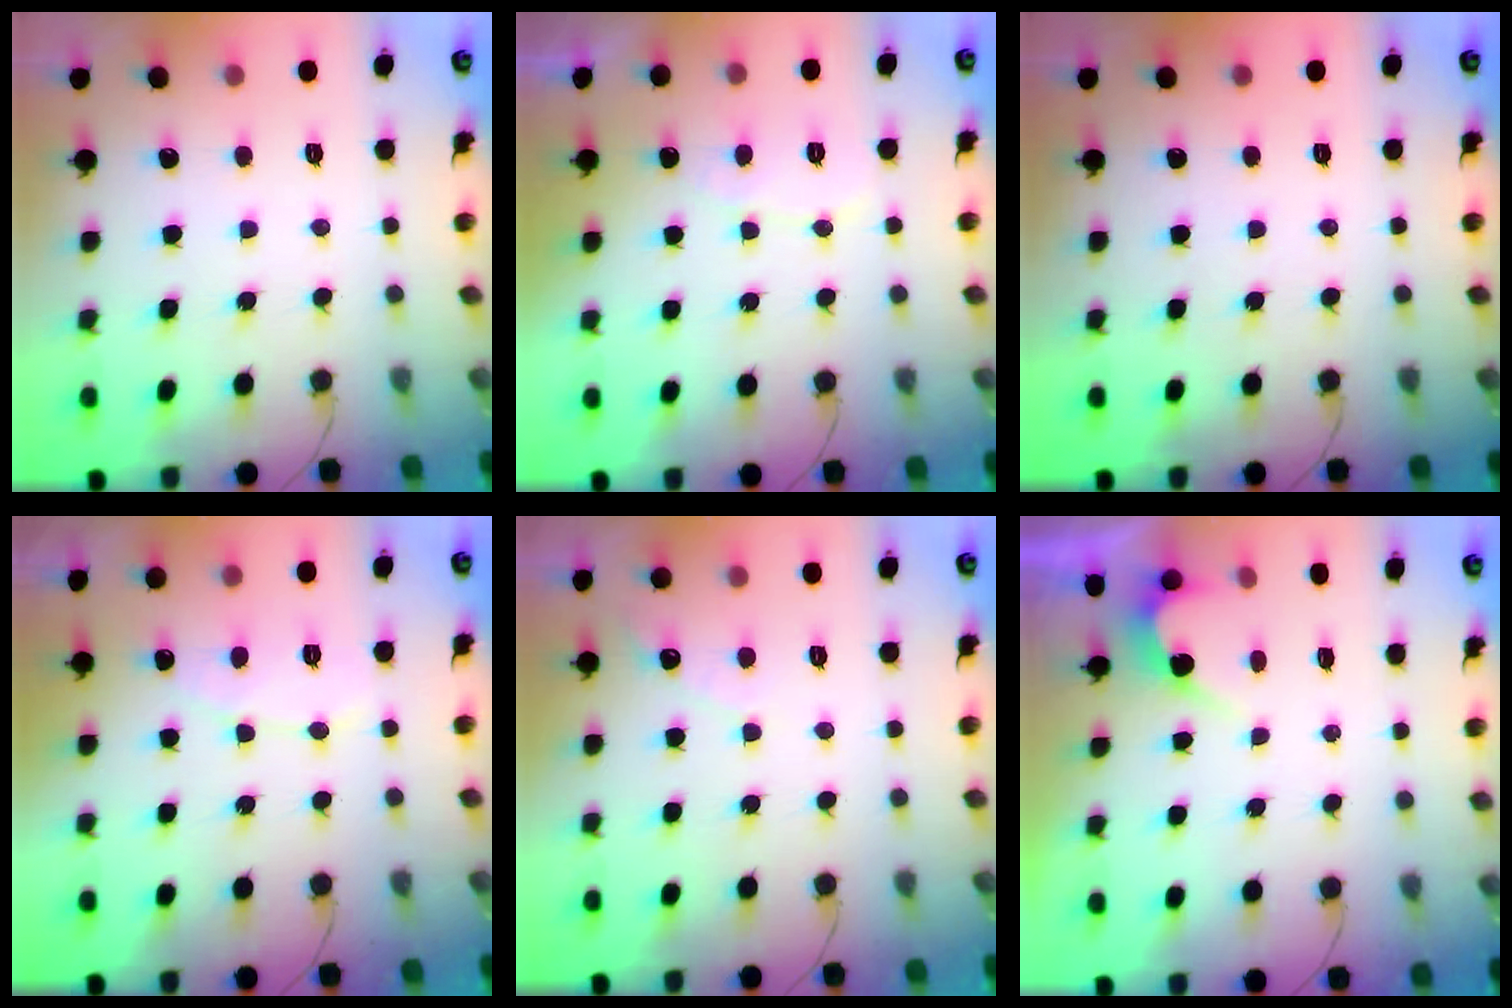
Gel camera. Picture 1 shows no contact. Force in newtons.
{"total": 5.4, "press": 5.4, "slide": 0.4}
{"total": 0.0}
{"total": 5.3, "press": 5.3, "slide": 0.3}
{"total": 3.1, "press": 3.1, "slide": 0.2}
{"total": 2.7, "press": 2.7, "slide": 0.2}